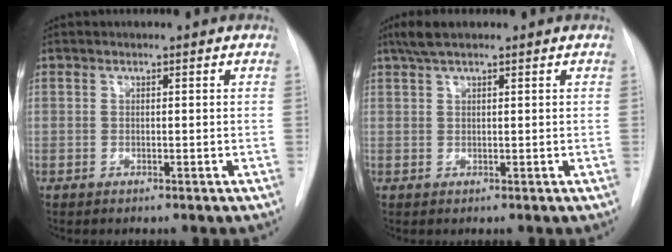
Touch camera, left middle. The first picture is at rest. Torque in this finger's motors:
{"motor_torque": [0.41, -0.25, 0.03, 0.01]}